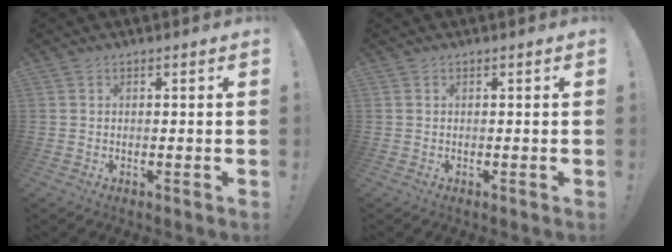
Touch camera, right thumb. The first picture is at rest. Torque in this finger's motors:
{"motor_torque": [0.00, 0.00, -0.04, 0.06, 0.02]}